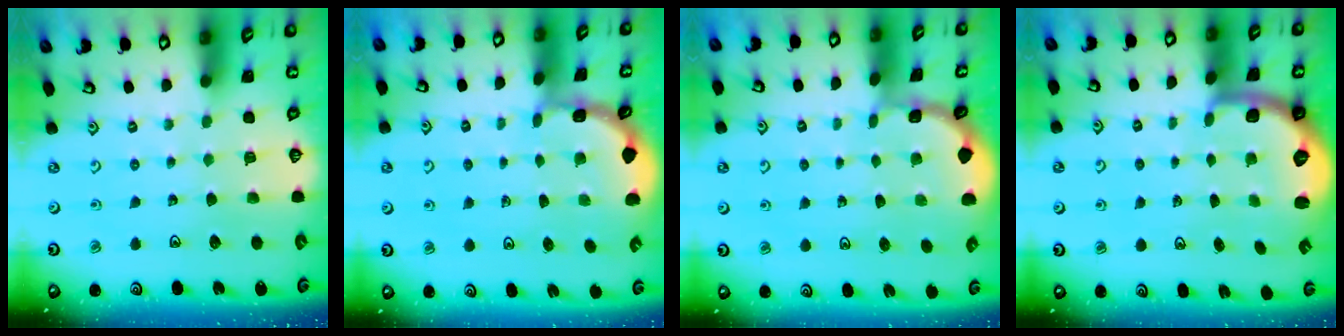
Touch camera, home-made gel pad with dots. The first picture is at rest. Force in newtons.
{"total": 1.8, "press": 1.8, "slide": 0.3}
{"total": 1.2, "press": 1.1, "slide": 0.1}
{"total": 1.9, "press": 1.8, "slide": 0.4}